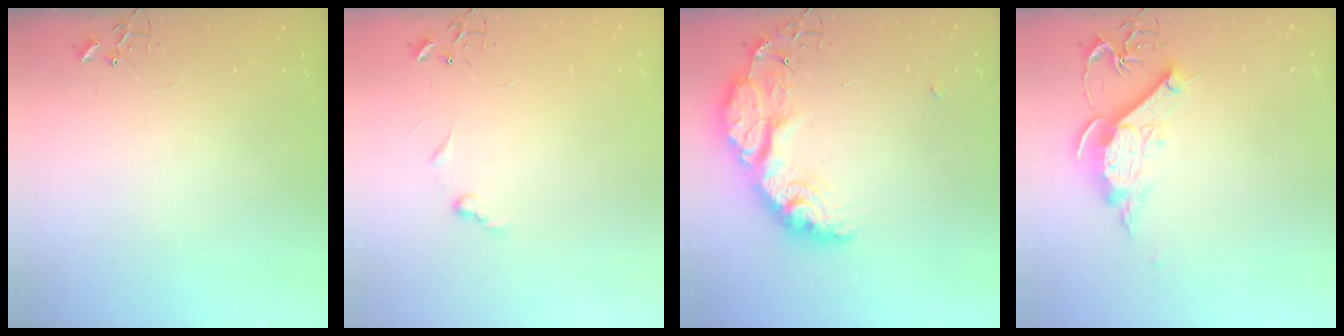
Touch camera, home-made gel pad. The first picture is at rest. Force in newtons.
{"total": 5.7, "press": 5.6, "slide": 0.8}
{"total": 27.8, "press": 27.7, "slide": 2.1}
{"total": 13.3, "press": 13.3, "slide": 1.1}